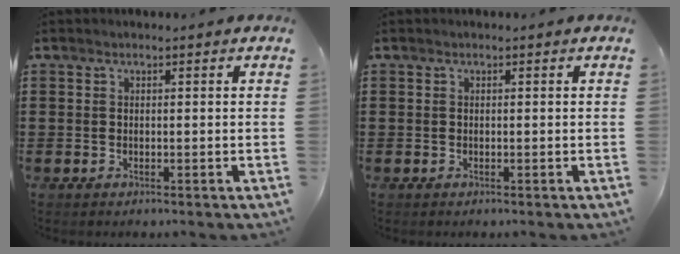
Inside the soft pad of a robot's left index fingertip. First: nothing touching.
{"total": 0.0}